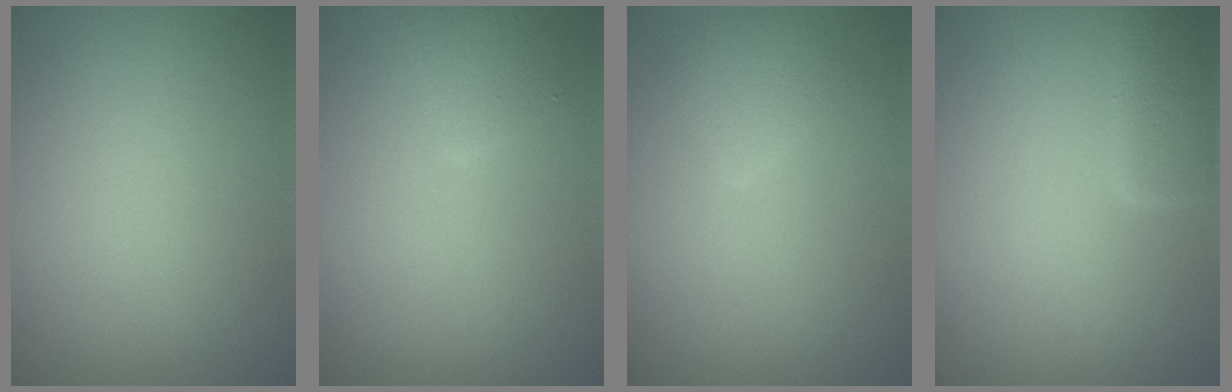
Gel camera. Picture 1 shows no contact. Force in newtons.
{"total": 1.6, "press": 1.6, "slide": 0.1}
{"total": 1.8, "press": 1.8, "slide": 0.1}
{"total": 2.7, "press": 2.7, "slide": 0.1}